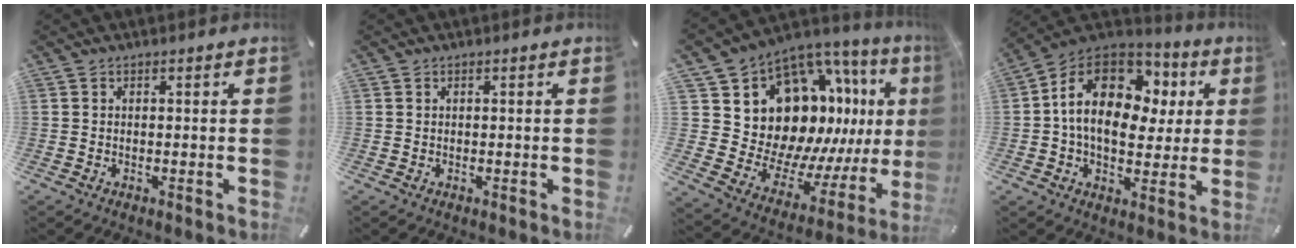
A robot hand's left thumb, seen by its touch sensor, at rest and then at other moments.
{"total": 0.0}
{"total": 15.2, "force": [6.7, 12.0, 6.7], "torque": [-0.112, -0.099, 0.145]}
{"total": 18.0, "force": [3.7, 12.8, 12.2], "torque": [-0.228, -0.008, 0.063]}